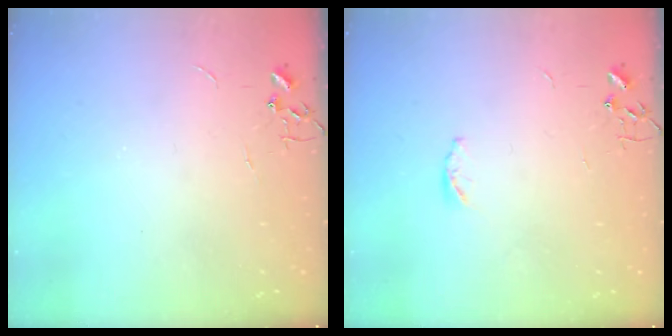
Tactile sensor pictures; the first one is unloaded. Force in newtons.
{"total": 3.8, "press": 3.8, "slide": 0.6}